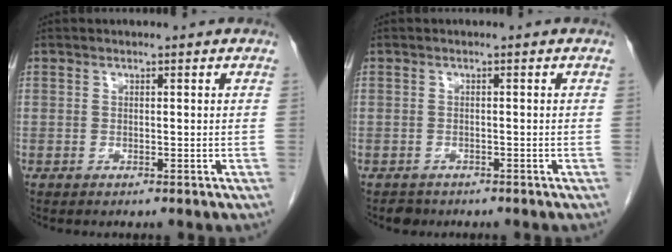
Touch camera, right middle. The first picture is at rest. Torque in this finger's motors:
{"motor_torque": [-0.31, -0.09, 0.01, -0.01]}